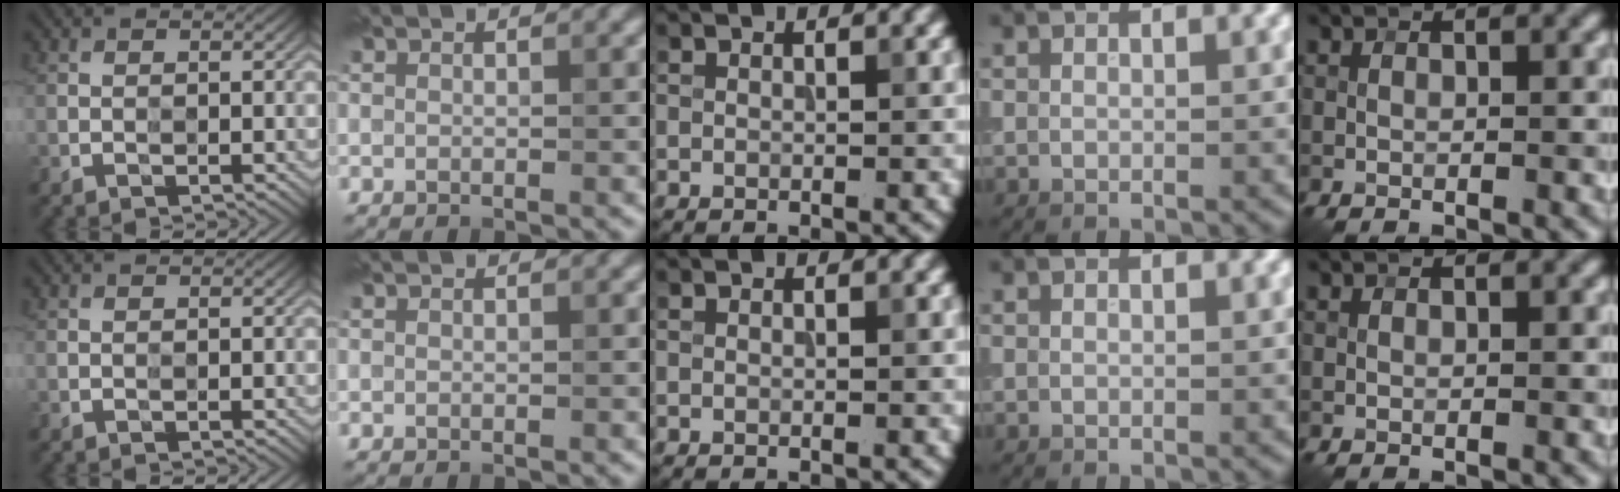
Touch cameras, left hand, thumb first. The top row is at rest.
{}